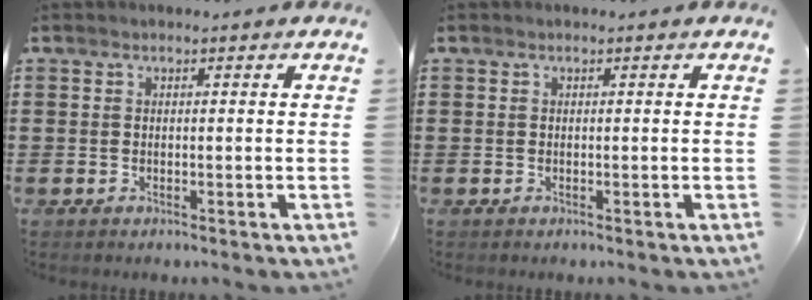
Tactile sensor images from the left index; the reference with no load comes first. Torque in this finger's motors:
{"motor_torque": [0.00, 0.00, 0.00, 0.01]}